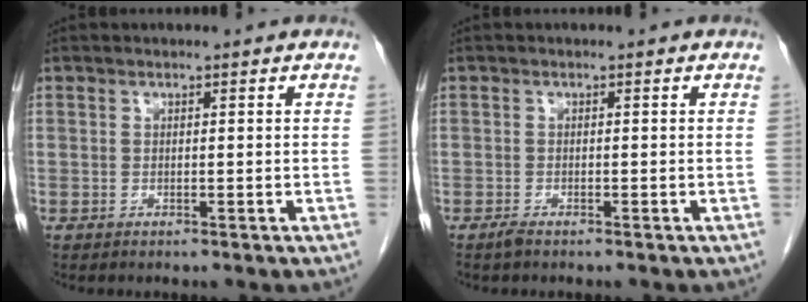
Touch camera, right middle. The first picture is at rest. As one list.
[{"total": 0.9, "force": [-0.8, 0.1, 0.5], "torque": [-0.016, -0.003, -0.014]}]